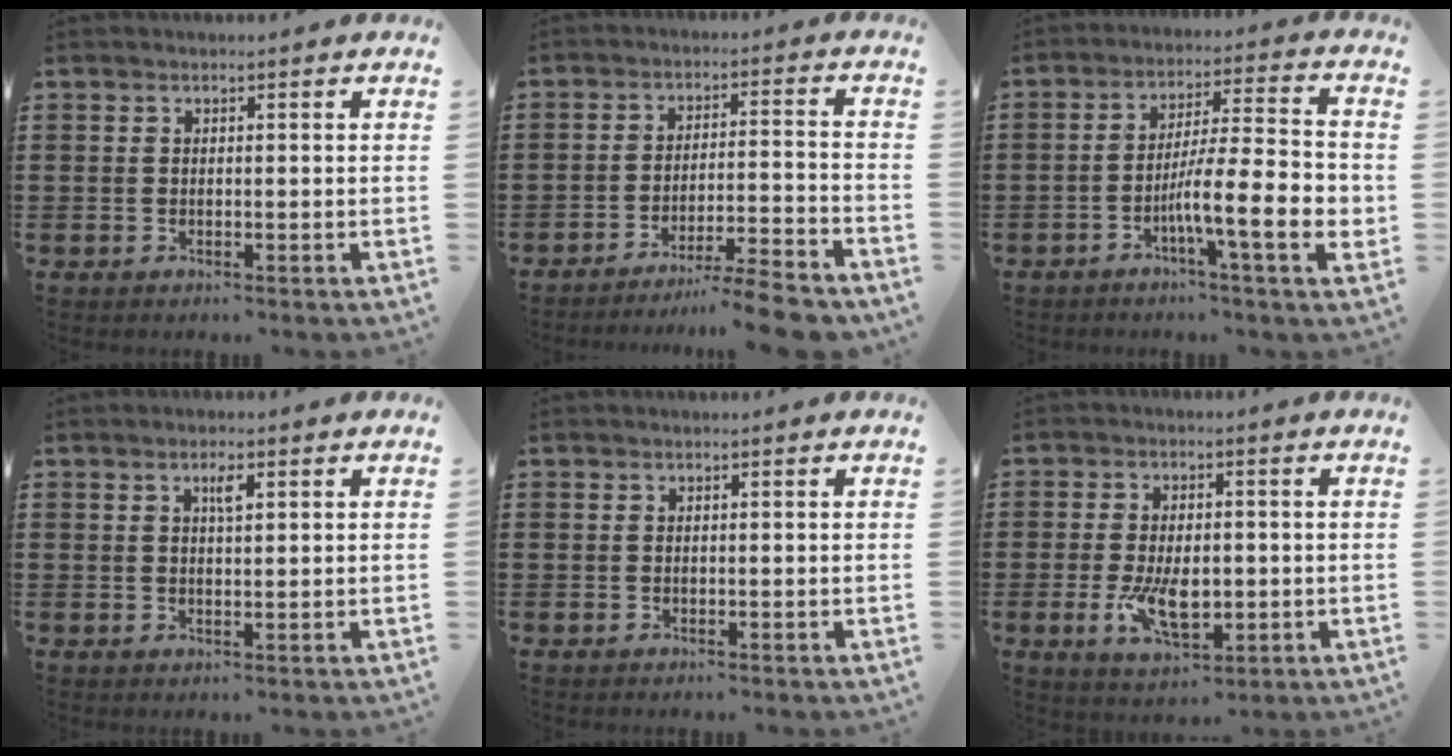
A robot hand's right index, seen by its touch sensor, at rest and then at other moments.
{"total": 6.9, "force": [-6.2, -0.5, 2.9], "torque": [-0.042, -0.005, -0.118]}
{"total": 11.7, "force": [-3.7, 2.0, 10.9], "torque": [-0.188, -0.010, -0.069]}
{"total": 2.3, "force": [1.0, 0.5, 2.0], "torque": [-0.027, -0.003, 0.012]}
{"total": 0.0}
{"total": 7.5, "force": [-1.4, 4.1, 6.1], "torque": [-0.109, -0.005, -0.026]}